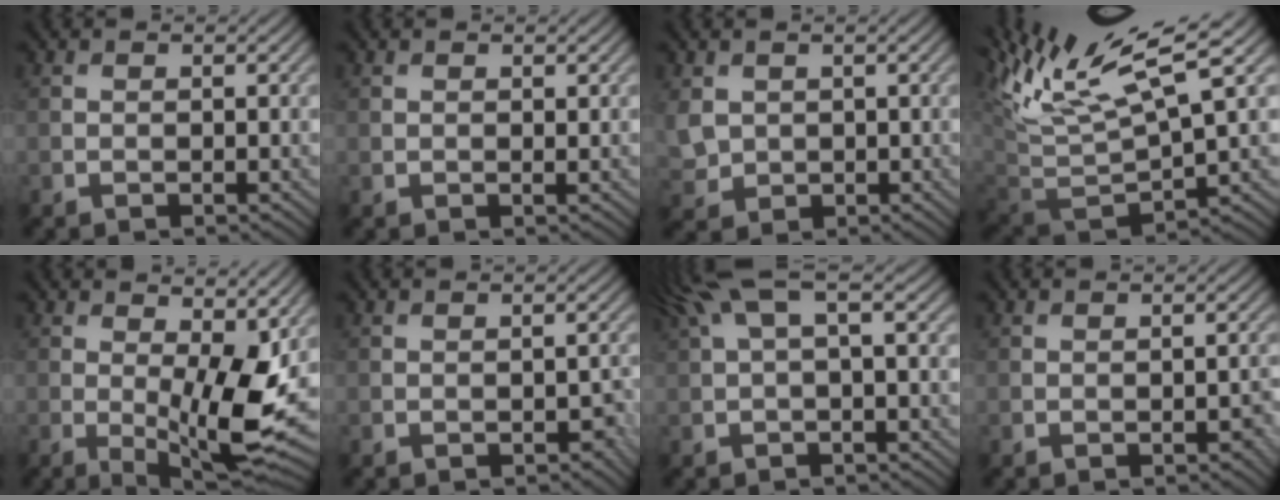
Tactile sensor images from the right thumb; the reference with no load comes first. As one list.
[{"total": 0.6, "force": [0.5, 0.1, 0.3], "torque": [-0.005, -0.002, 0.009]}, {"total": 3.4, "force": [0.9, 2.8, 1.7], "torque": [-0.059, -0.006, 0.022]}, {"total": 13.2, "force": [7.5, 3.6, 10.3], "torque": [-0.231, 0.017, 0.138]}, {"total": 9.5, "force": [0.4, 3.1, 9.0], "torque": [-0.143, -0.013, 0.008]}, {"total": 1.3, "force": [-0.7, 0.7, 0.9], "torque": [-0.014, -0.003, -0.011]}, {"total": 5.8, "force": [1.9, 1.6, 5.2], "torque": [-0.096, 0.021, 0.033]}, {"total": 1.1, "force": [-0.6, 0.3, 0.9], "torque": [-0.011, 0.001, -0.007]}]